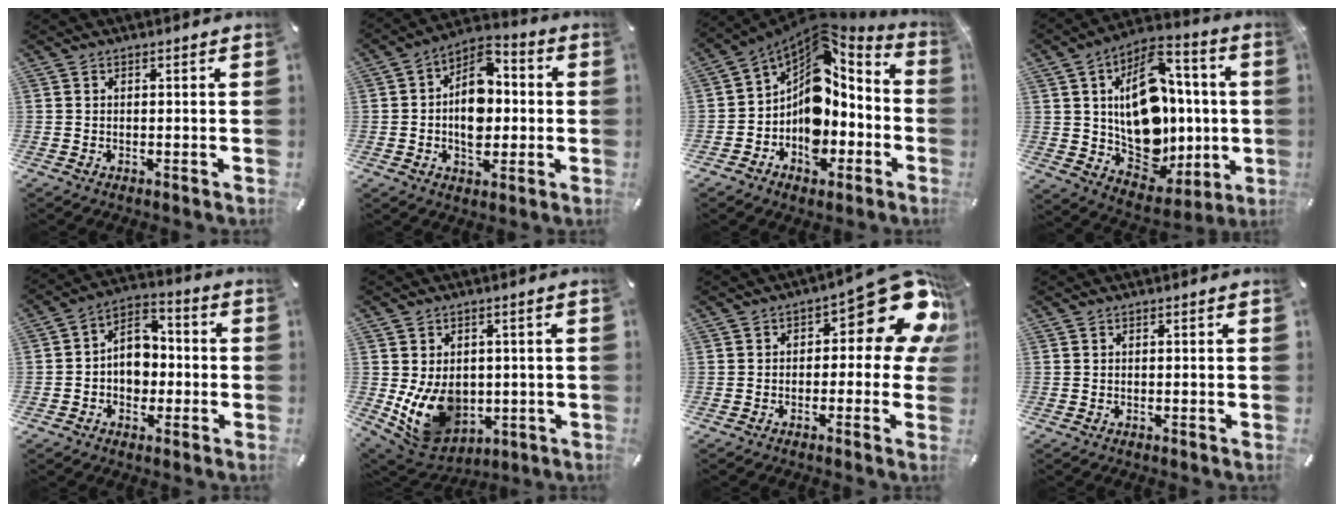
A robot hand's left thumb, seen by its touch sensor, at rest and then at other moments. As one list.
[{"total": 11.8, "force": [-0.1, 8.6, 8.0], "torque": [-0.130, -0.003, -0.003]}, {"total": 12.7, "force": [0.4, 10.5, 7.1], "torque": [-0.118, -0.040, 0.009]}, {"total": 22.0, "force": [2.5, 16.1, 14.8], "torque": [-0.229, -0.028, 0.054]}, {"total": 9.0, "force": [-1.2, 7.6, 4.8], "torque": [-0.073, 0.012, -0.023]}, {"total": 12.5, "force": [-1.4, 10.0, 7.2], "torque": [-0.140, -0.012, -0.018]}, {"total": 15.5, "force": [6.6, 6.6, 12.4], "torque": [-0.154, -0.052, 0.108]}, {"total": 0.0}]